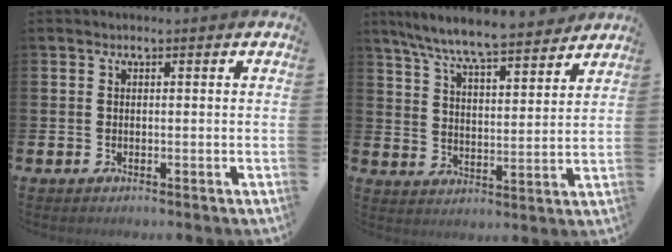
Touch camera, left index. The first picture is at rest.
{"total": 8.2, "force": [7.8, 0.5, 2.5], "torque": [-0.084, -0.047, 0.139]}